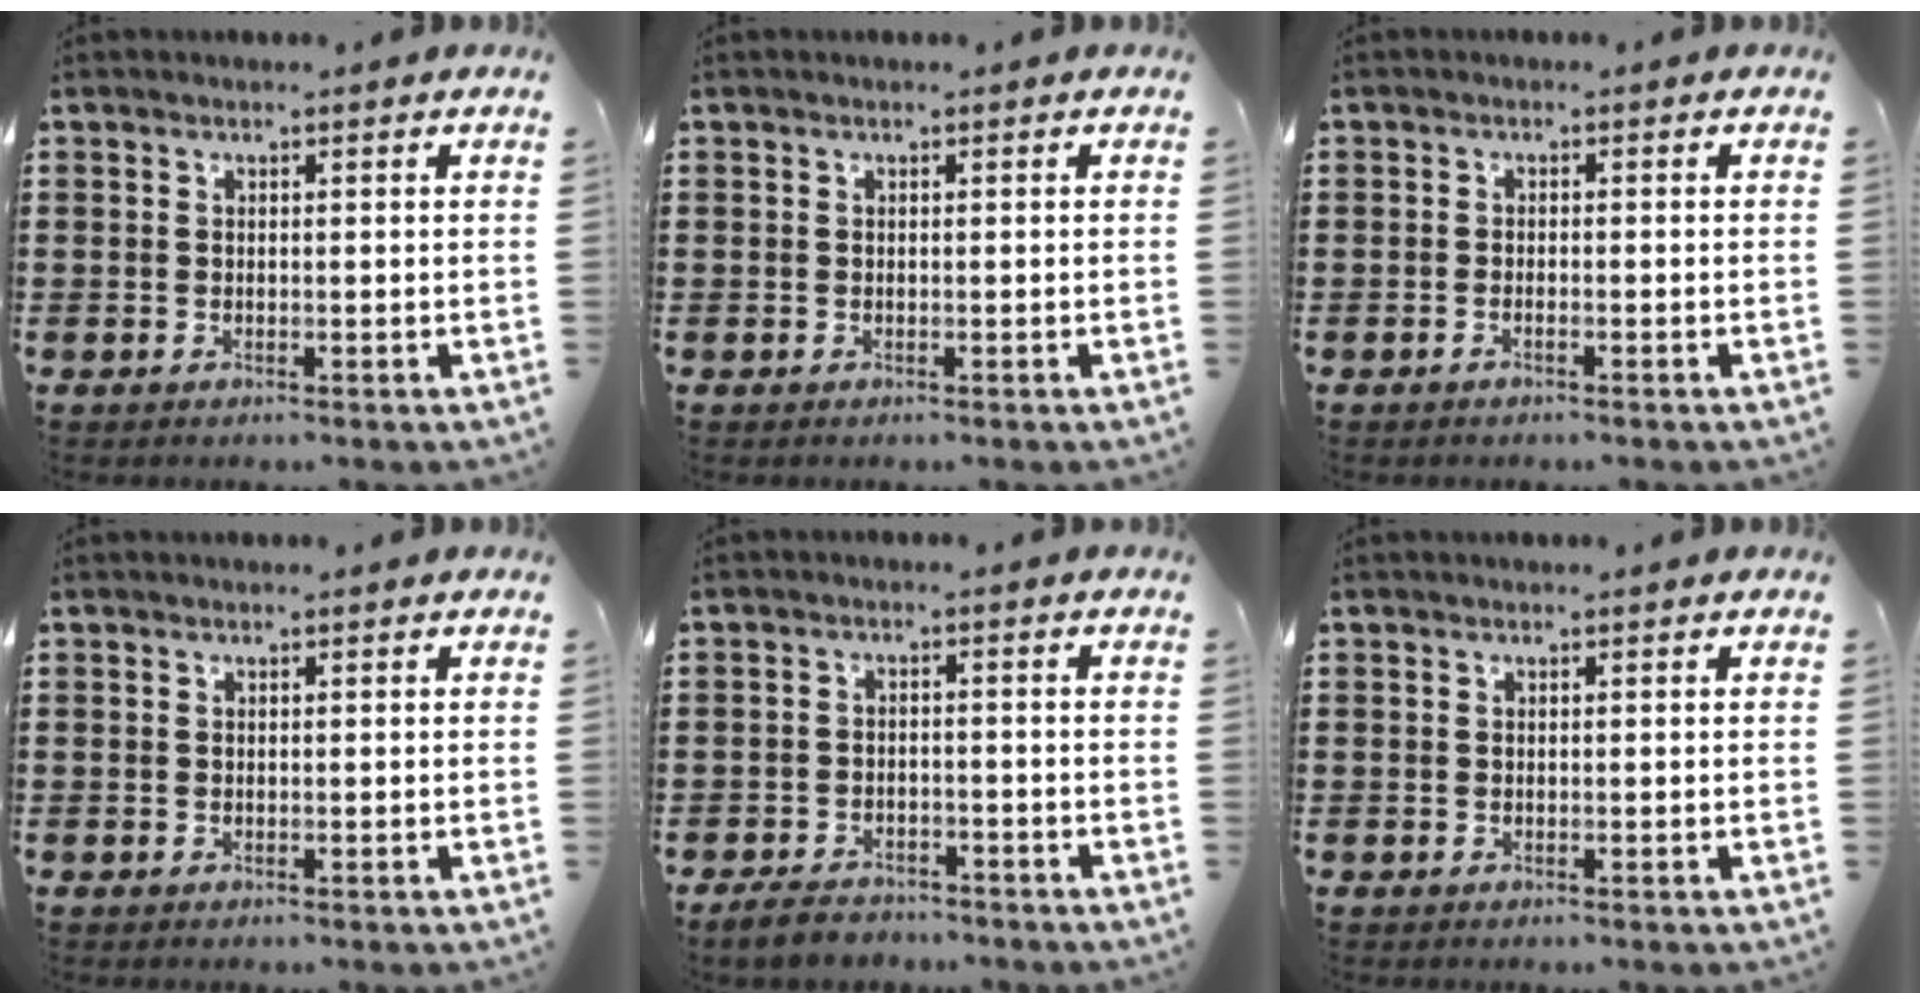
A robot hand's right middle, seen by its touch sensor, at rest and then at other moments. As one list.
[{"total": 0.0}, {"total": 0.9, "force": [-0.6, 0.1, 0.6], "torque": [-0.013, -0.004, -0.011]}, {"total": 0.0}, {"total": 3.2, "force": [-3.0, 0.9, 0.6], "torque": [-0.021, 0.005, -0.065]}, {"total": 0.0}]